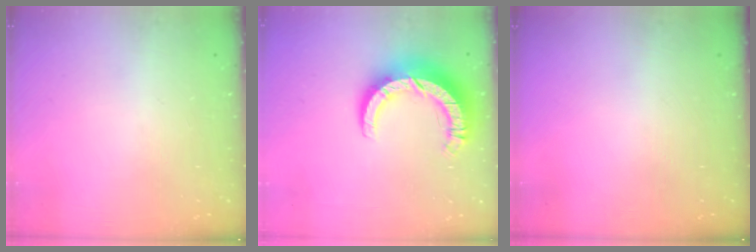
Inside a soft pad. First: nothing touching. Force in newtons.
{"total": 11.5, "press": 11.5, "slide": 1.0}
{"total": 0.0}